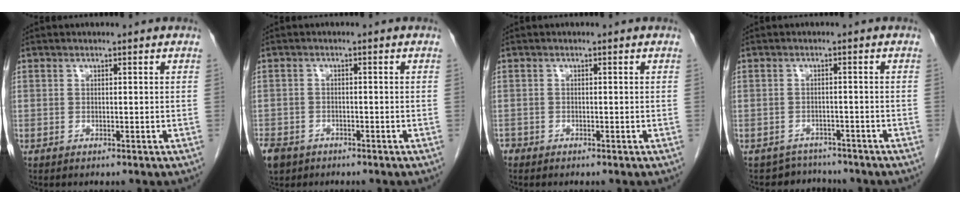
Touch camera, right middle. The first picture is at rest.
{"total": 7.9, "force": [-4.7, 5.8, 2.7], "torque": [-0.075, -0.005, -0.074]}
{"total": 1.2, "force": [-1.0, 0.6, 0.1], "torque": [-0.004, 0.000, -0.019]}
{"total": 3.8, "force": [-3.4, 1.3, -1.1], "torque": [0.017, 0.014, -0.051]}